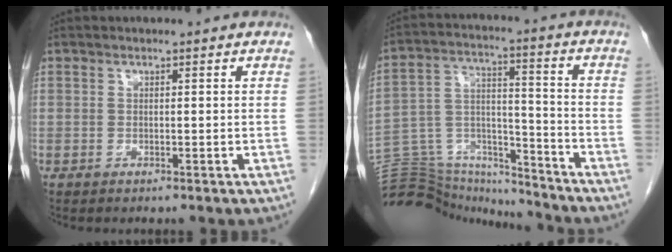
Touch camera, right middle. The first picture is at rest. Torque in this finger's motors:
{"motor_torque": [0.90, -1.03, 0.26, 0.04]}